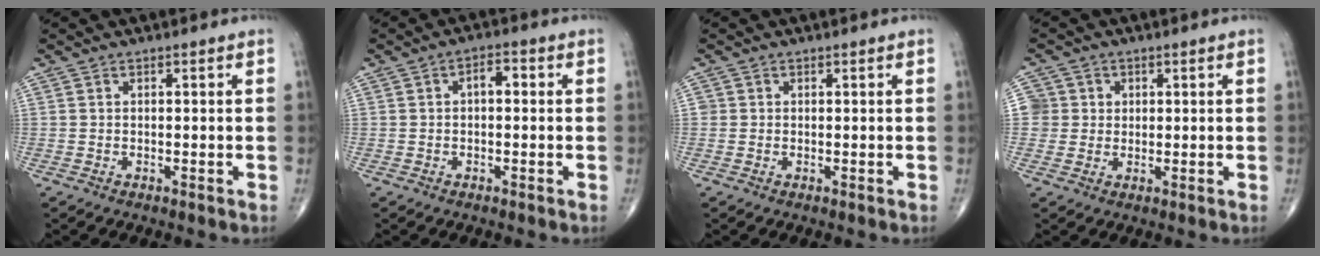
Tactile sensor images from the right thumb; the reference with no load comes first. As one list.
[{"total": 3.0, "force": [0.1, 1.7, 2.5], "torque": [-0.027, 0.012, -0.006]}, {"total": 0.7, "force": [0.0, 0.7, 0.1], "torque": [0.004, 0.003, -0.001]}, {"total": 4.1, "force": [0.8, 4.0, 0.0], "torque": [0.033, 0.004, 0.009]}]